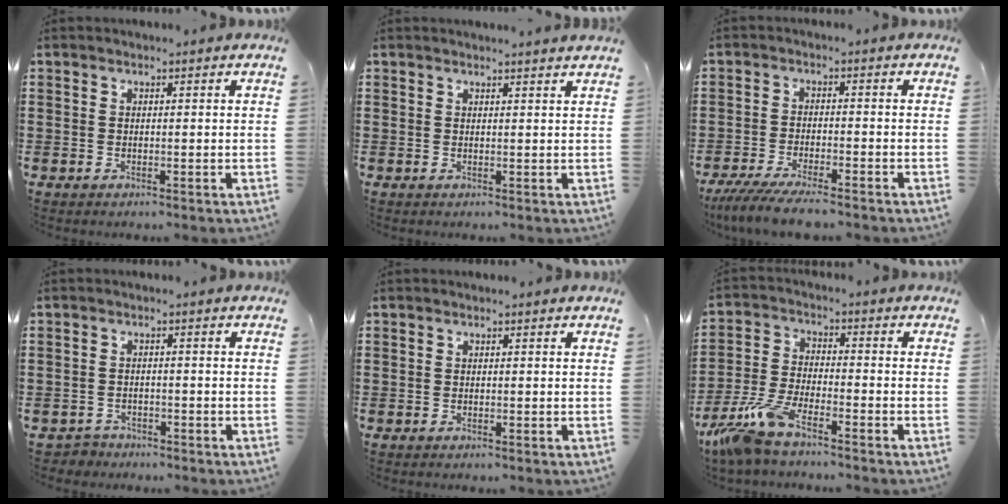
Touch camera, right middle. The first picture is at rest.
{"total": 1.3, "force": [1.2, -0.2, 0.2], "torque": [0.003, -0.006, 0.021]}
{"total": 5.2, "force": [-4.7, 0.1, 2.3], "torque": [-0.057, -0.018, -0.093]}
{"total": 1.8, "force": [-1.7, 0.6, -0.2], "torque": [-0.004, 0.001, -0.039]}
{"total": 0.0}
{"total": 8.0, "force": [-6.4, 1.4, 4.6], "torque": [-0.125, -0.012, -0.129]}